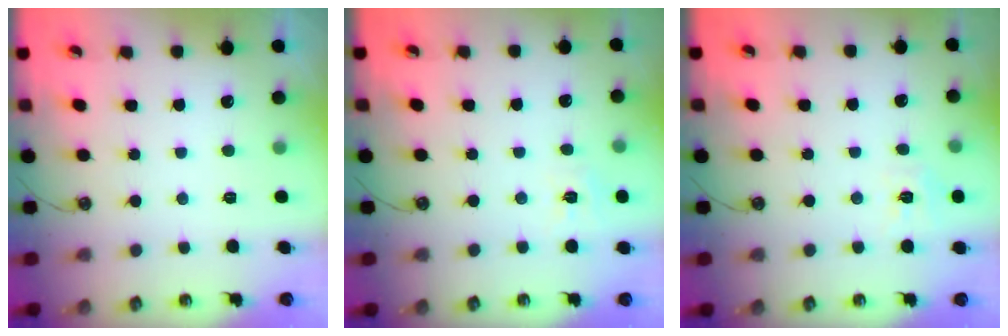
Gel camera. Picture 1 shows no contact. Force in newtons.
{"total": 5.3, "press": 5.2, "slide": 0.7}
{"total": 7.1, "press": 7.1, "slide": 0.7}